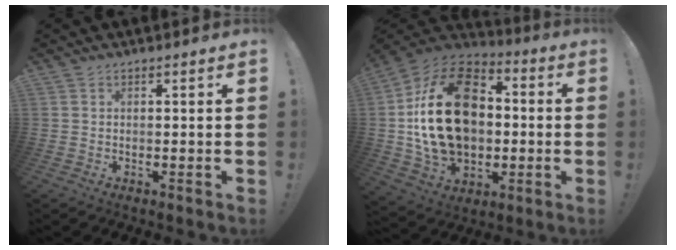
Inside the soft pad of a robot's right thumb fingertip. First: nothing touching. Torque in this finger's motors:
{"motor_torque": [2.51, 2.50, 0.43, 0.03, 0.26]}